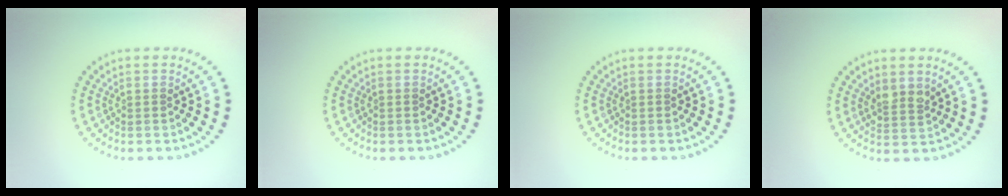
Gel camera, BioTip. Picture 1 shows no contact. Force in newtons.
{"total": 0.0}
{"total": 0.0}
{"total": 1.7, "press": 1.5, "slide": 0.9}